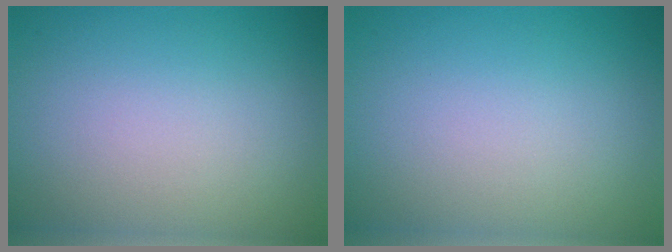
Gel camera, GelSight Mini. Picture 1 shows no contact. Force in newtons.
{"total": 0.0}